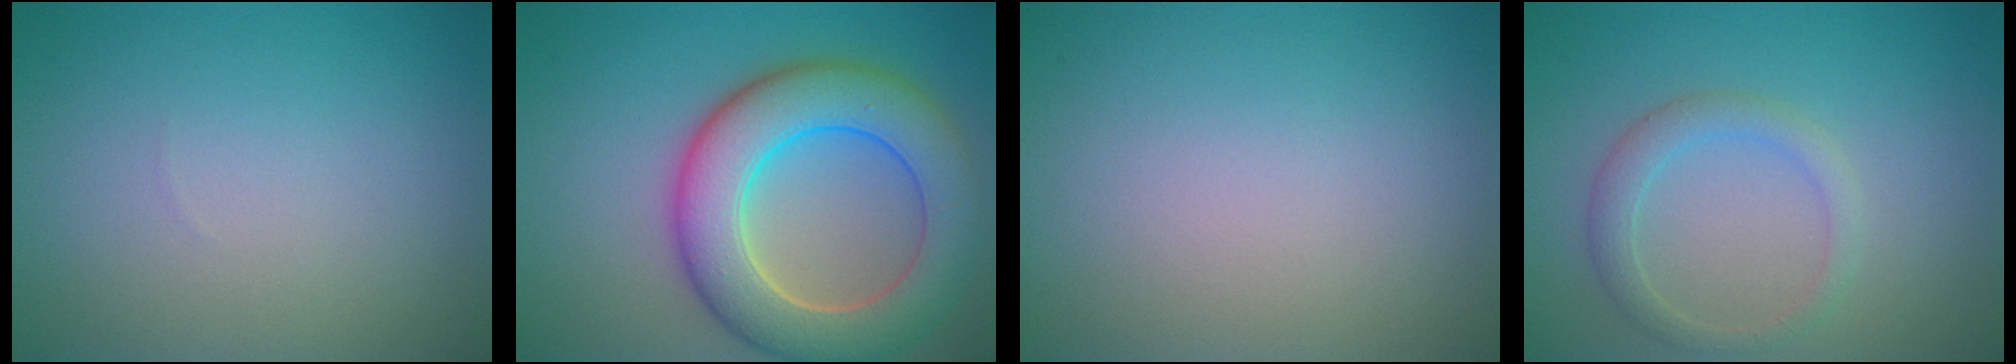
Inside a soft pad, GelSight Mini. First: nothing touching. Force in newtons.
{"total": 9.3, "press": 9.3, "slide": 0.5}
{"total": 0.0}
{"total": 2.2, "press": 2.1, "slide": 0.1}